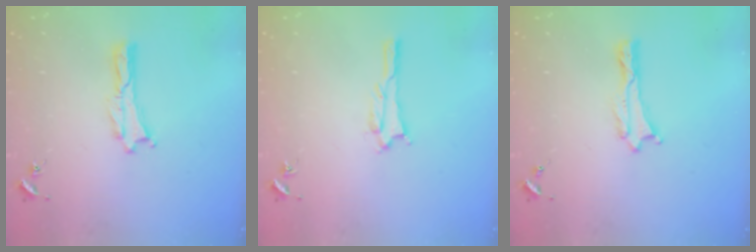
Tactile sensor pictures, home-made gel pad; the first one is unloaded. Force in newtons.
{"total": 1.1, "press": 1.1, "slide": 0.1}
{"total": 0.0}